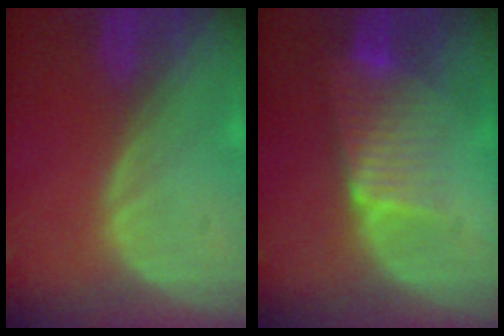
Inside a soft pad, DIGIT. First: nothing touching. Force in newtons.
{"total": 6.6, "press": 6.2, "slide": 2.4}